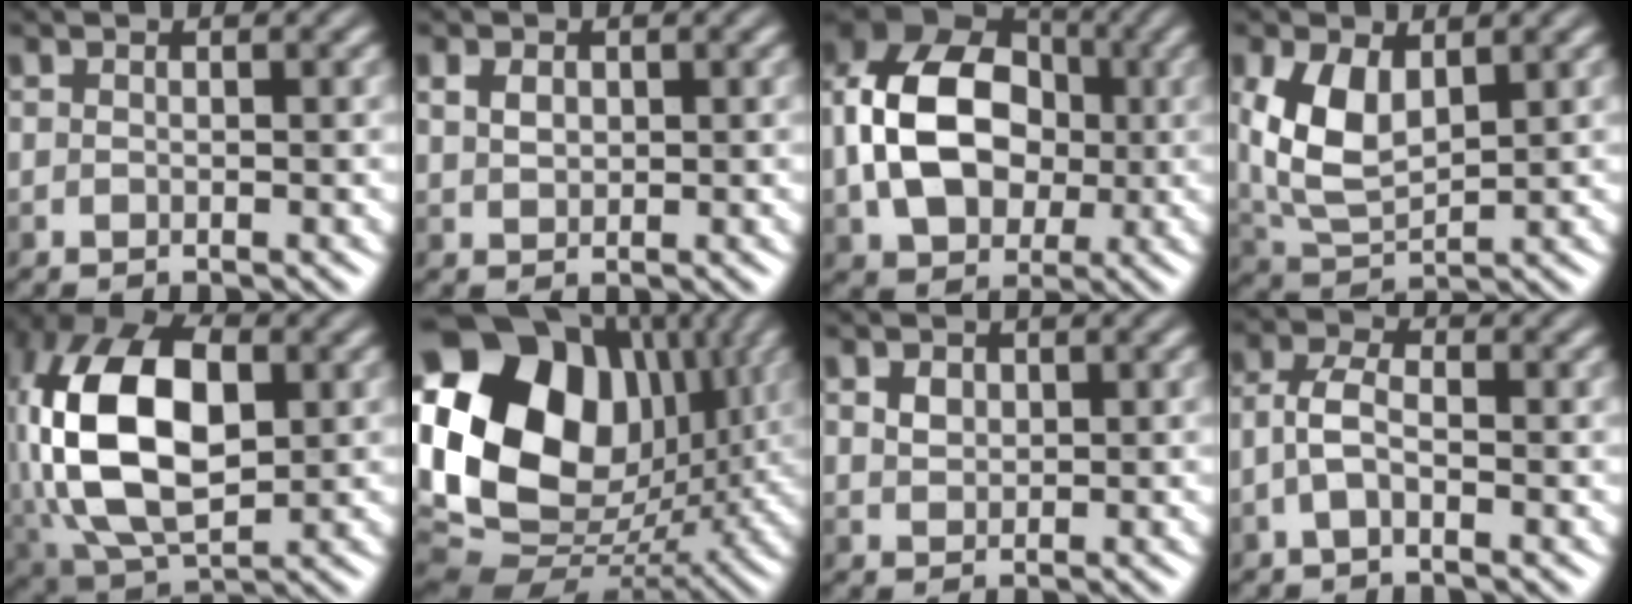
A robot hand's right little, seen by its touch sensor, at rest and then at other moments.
{"total": 1.6, "force": [0.5, 1.2, 1.0], "torque": [-0.019, 0.002, 0.012]}
{"total": 12.2, "force": [-0.4, 8.7, 8.4], "torque": [-0.178, 0.008, -0.011]}
{"total": 6.2, "force": [1.6, 3.5, 4.8], "torque": [-0.112, 0.000, 0.037]}
{"total": 15.1, "force": [0.6, 9.1, 12.1], "torque": [-0.251, 0.014, 0.005]}
{"total": 17.8, "force": [4.2, 13.0, 11.3], "torque": [-0.234, 0.011, 0.076]}
{"total": 1.4, "force": [0.6, 1.0, 0.7], "torque": [-0.014, 0.000, 0.013]}
{"total": 2.5, "force": [-0.8, 1.2, 2.0], "torque": [-0.043, 0.008, -0.023]}